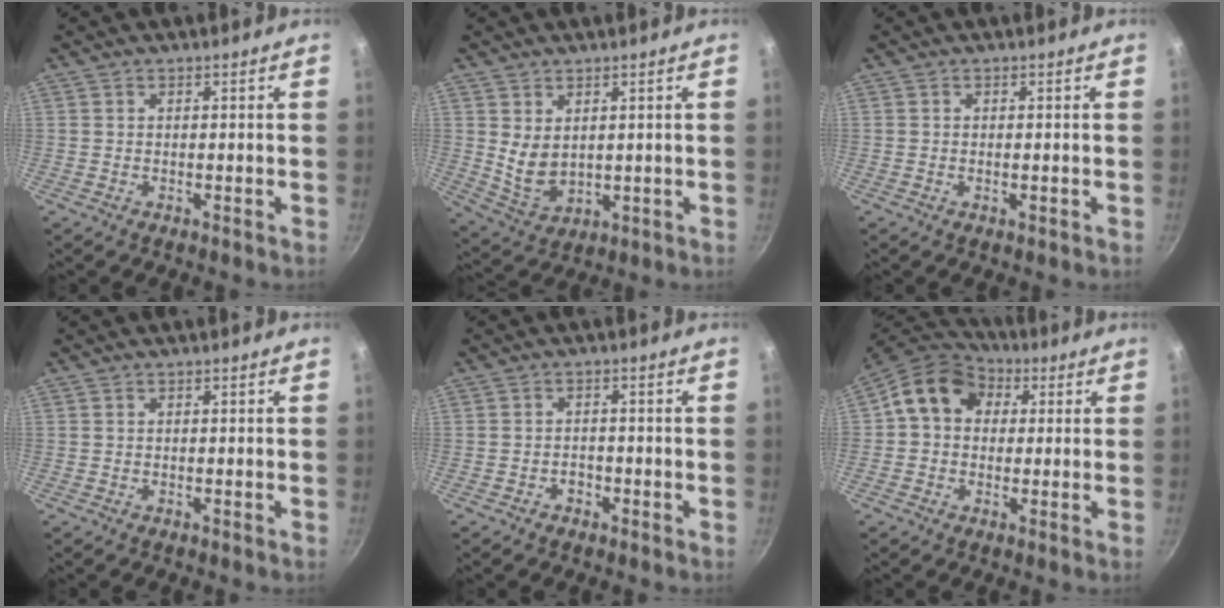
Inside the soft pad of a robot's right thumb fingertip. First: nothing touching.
{"total": 6.3, "force": [1.8, 4.2, 4.4], "torque": [-0.068, -0.026, 0.051]}
{"total": 0.9, "force": [-0.2, 0.4, 0.8], "torque": [-0.014, 0.001, -0.004]}
{"total": 0.0}
{"total": 2.0, "force": [-1.1, 1.5, 0.8], "torque": [0.000, 0.014, -0.015]}
{"total": 12.2, "force": [2.8, 9.9, 6.5], "torque": [-0.083, 0.026, 0.026]}